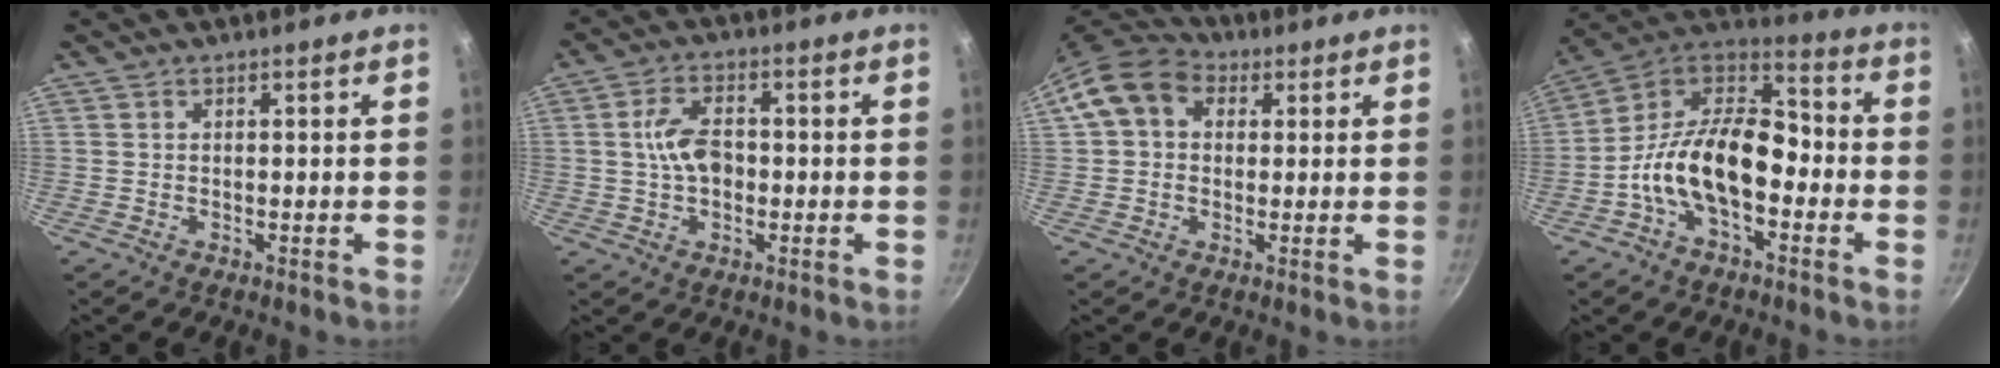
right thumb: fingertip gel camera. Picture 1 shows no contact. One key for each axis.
{"total": 6.7, "fx": -0.1, "fy": 4.1, "fz": 5.3, "tx": -0.088, "ty": 0.019, "tz": -0.008}
{"total": 10.1, "fx": 2.5, "fy": 7.8, "fz": 5.9, "tx": -0.089, "ty": 0.021, "tz": 0.025}
{"total": 17.6, "fx": -4.8, "fy": 10.0, "fz": 13.6, "tx": -0.215, "ty": 0.064, "tz": -0.108}